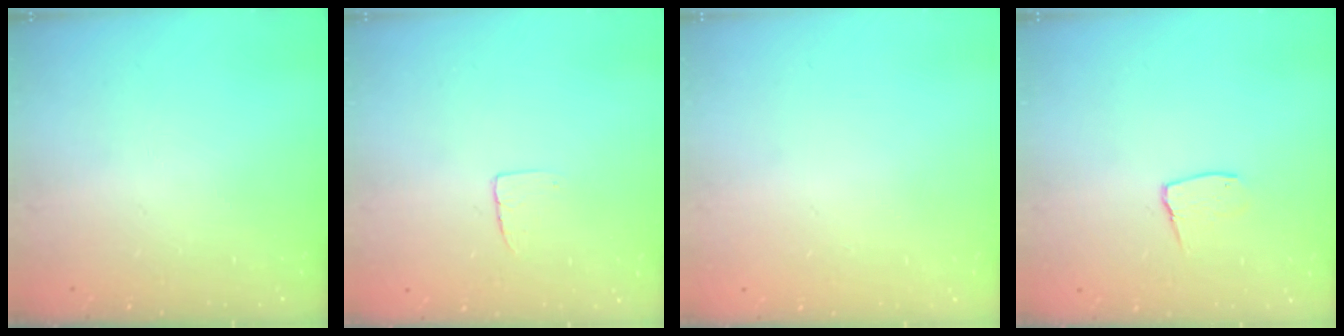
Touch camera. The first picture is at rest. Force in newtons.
{"total": 3.8, "press": 3.8, "slide": 0.2}
{"total": 0.0}
{"total": 7.0, "press": 7.0, "slide": 0.5}